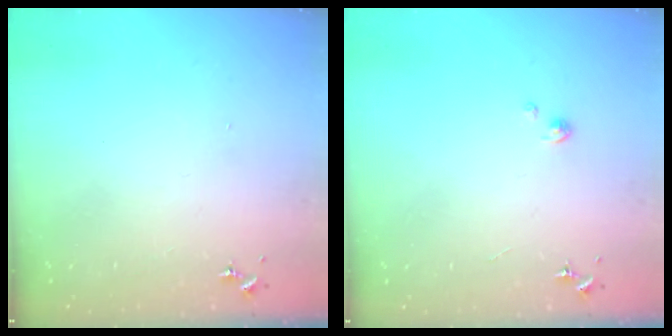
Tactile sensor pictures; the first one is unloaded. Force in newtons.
{"total": 1.0, "press": 1.0, "slide": 0.1}